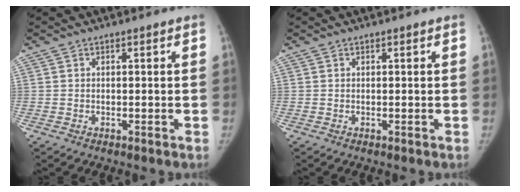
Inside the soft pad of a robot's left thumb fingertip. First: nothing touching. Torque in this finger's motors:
{"motor_torque": [0.02, 0.02, 0.00, 0.00, 0.00]}